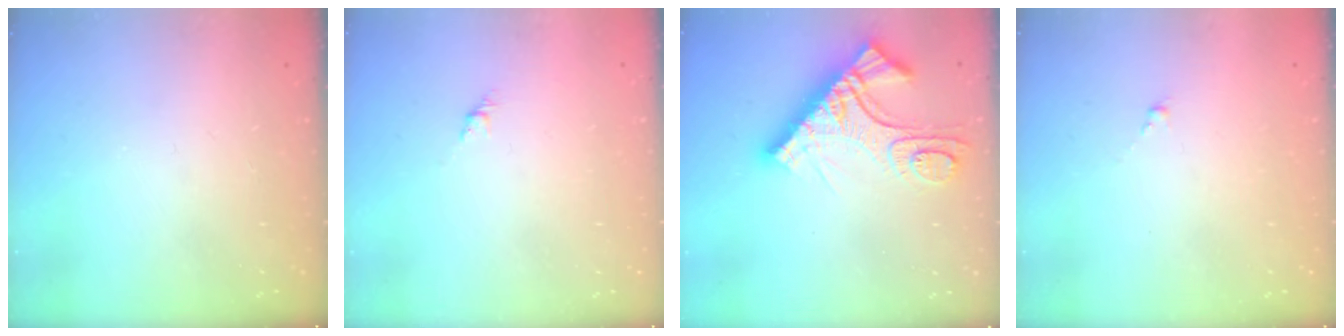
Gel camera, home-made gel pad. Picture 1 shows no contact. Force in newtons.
{"total": 3.0, "press": 2.9, "slide": 0.7}
{"total": 15.9, "press": 15.8, "slide": 1.7}
{"total": 0.0}